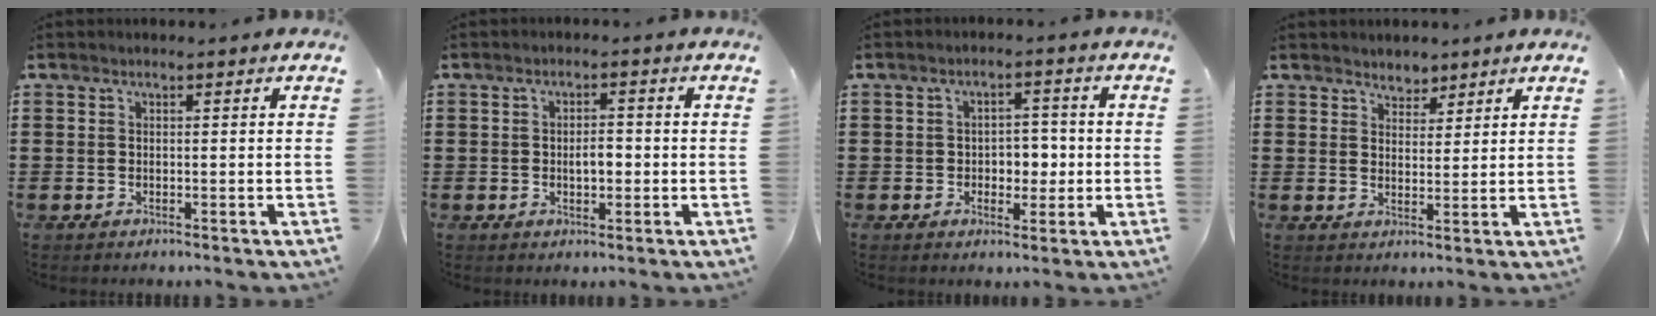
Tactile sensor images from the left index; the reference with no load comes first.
{"total": 2.8, "force": [-0.3, 1.3, 2.5], "torque": [-0.040, 0.001, -0.010]}
{"total": 3.7, "force": [-0.6, 2.7, 2.5], "torque": [-0.048, 0.005, -0.019]}
{"total": 2.8, "force": [2.4, 1.5, -0.1], "torque": [-0.001, 0.002, 0.043]}